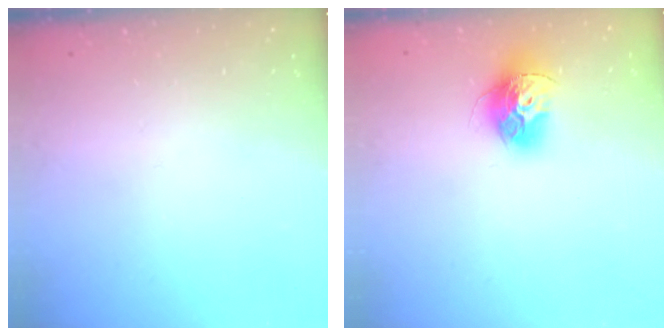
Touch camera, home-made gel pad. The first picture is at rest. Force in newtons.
{"total": 13.8, "press": 13.8, "slide": 1.3}